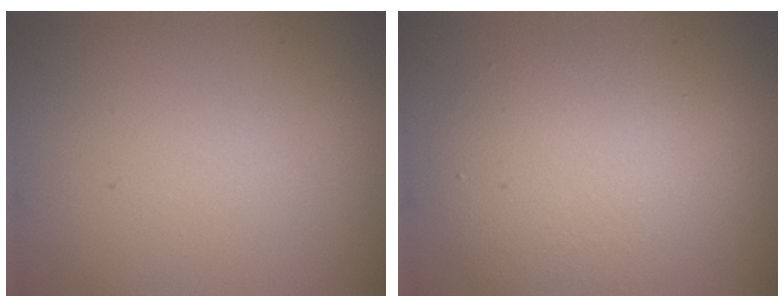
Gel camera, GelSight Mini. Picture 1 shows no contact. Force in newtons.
{"total": 4.9, "press": 4.9, "slide": 0.3}